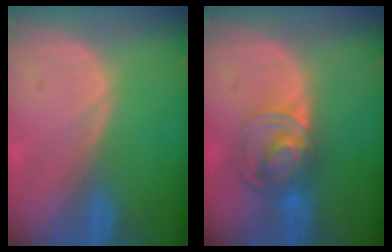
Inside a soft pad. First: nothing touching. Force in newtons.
{"total": 7.5, "press": 6.1, "slide": 4.3}